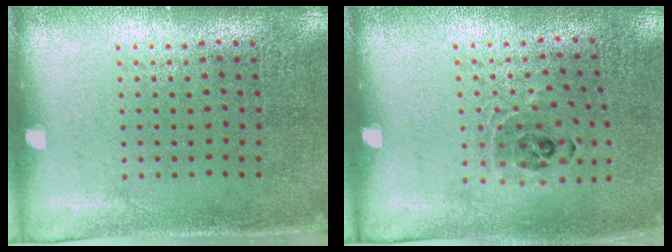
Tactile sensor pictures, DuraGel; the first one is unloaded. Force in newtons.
{"total": 0.9, "press": 0.9, "slide": 0.1}